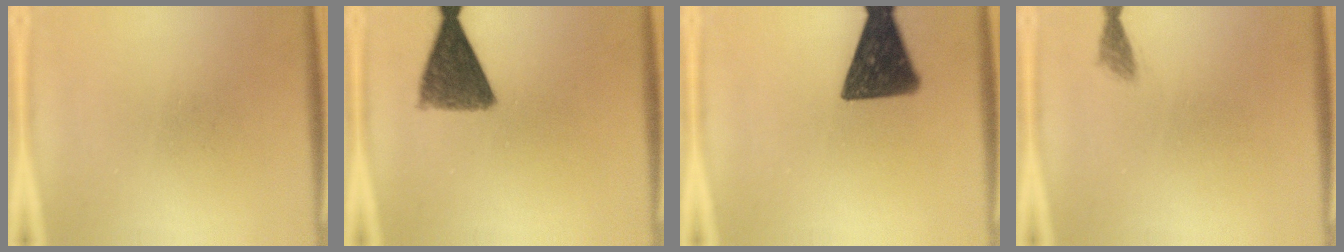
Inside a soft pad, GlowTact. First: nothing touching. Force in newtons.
{"total": 9.7}
{"total": 13.8}
{"total": 1.3}